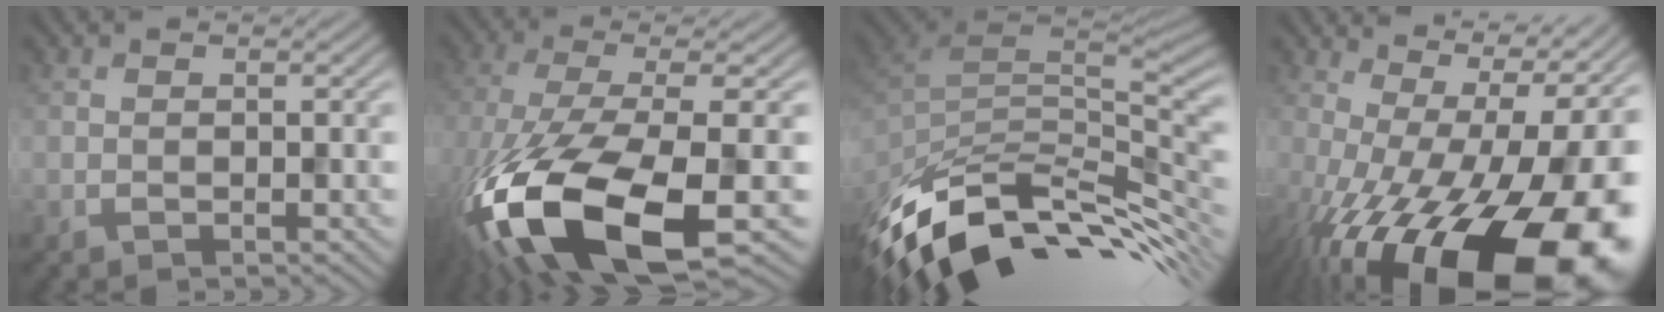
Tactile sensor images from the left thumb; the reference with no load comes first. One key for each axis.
{"total": 15.9, "fx": -7.4, "fy": 5.4, "fz": 13.0, "tx": -0.307, "ty": -0.043, "tz": -0.122}
{"total": 12.9, "fx": -7.7, "fy": 5.5, "fz": 8.7, "tx": -0.195, "ty": -0.014, "tz": -0.126}
{"total": 21.6, "fx": -7.9, "fy": 9.8, "fz": 17.6, "tx": -0.262, "ty": -0.038, "tz": -0.115}